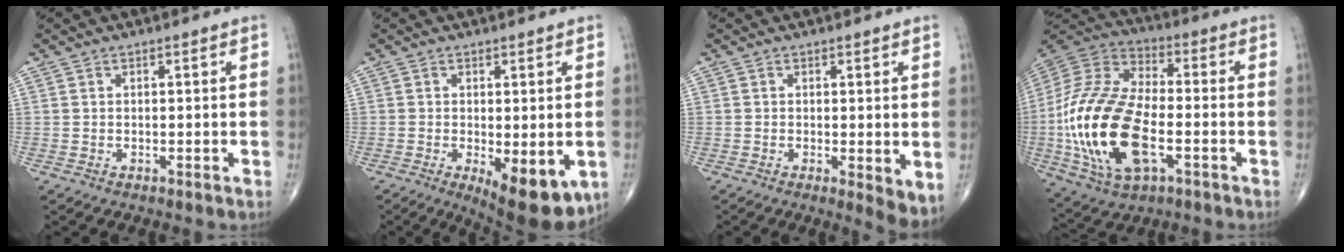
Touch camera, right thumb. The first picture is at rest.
{"total": 10.9, "force": [-3.4, 4.2, 9.5], "torque": [-0.121, -0.022, -0.038]}
{"total": 4.5, "force": [-0.4, 1.4, 4.2], "torque": [-0.060, -0.015, -0.008]}
{"total": 24.1, "force": [-5.3, 12.2, 20.1], "torque": [-0.424, 0.010, -0.093]}